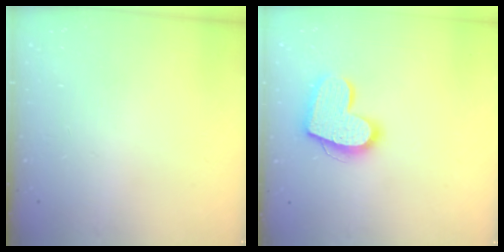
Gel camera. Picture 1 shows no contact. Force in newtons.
{"total": 16.5, "press": 16.4, "slide": 1.2}